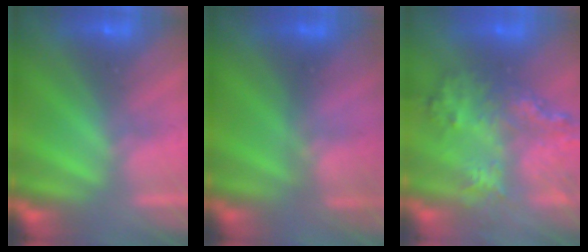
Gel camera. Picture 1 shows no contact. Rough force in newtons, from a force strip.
{"total": 2.8}
{"total": 7.8}